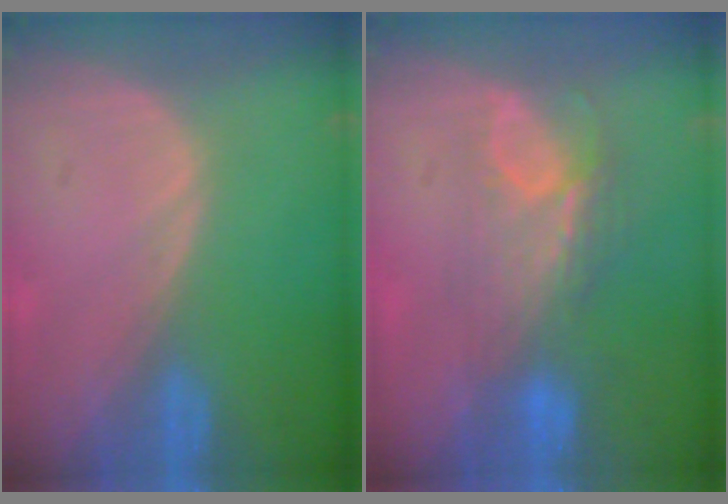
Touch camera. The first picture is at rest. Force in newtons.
{"total": 7.3, "press": 6.6, "slide": 3.1}